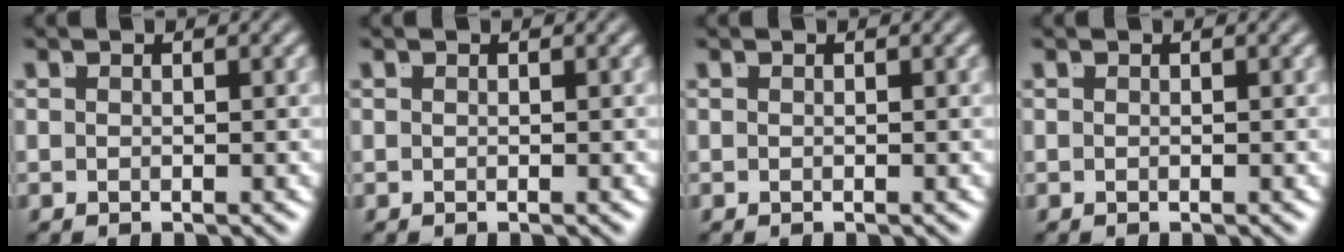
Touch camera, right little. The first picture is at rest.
{"total": 0.0}
{"total": 0.0}
{"total": 0.0}